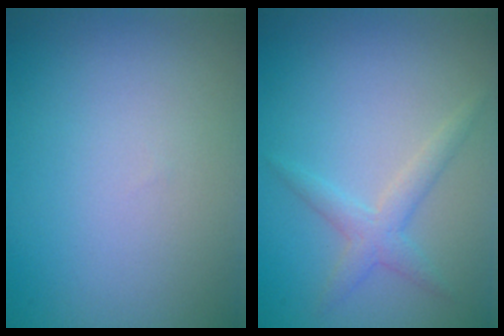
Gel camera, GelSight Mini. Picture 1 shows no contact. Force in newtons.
{"total": 2.2, "press": 2.2, "slide": 0.1}